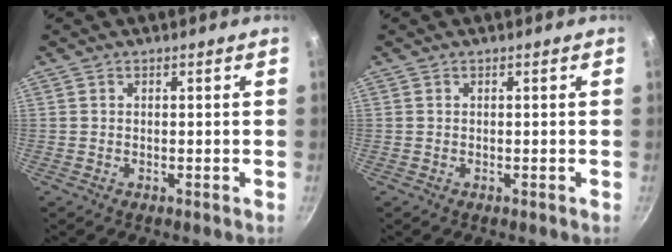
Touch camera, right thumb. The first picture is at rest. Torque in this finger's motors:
{"motor_torque": [0.00, -0.01, 0.28, 0.13, 0.03]}